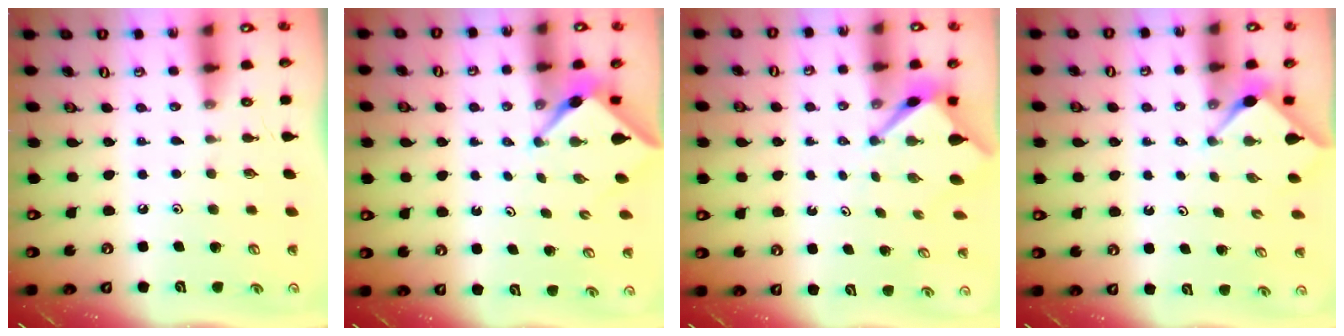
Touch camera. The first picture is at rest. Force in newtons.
{"total": 3.1, "press": 3.1, "slide": 0.3}
{"total": 3.2, "press": 3.2, "slide": 0.2}
{"total": 3.0, "press": 3.0, "slide": 0.4}